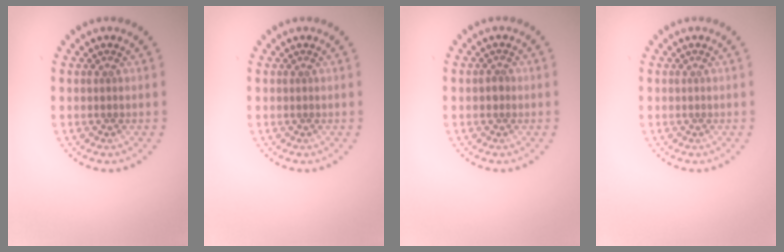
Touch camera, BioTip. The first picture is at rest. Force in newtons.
{"total": 0.0}
{"total": 0.9, "press": 0.8, "slide": 0.3}
{"total": 0.0}